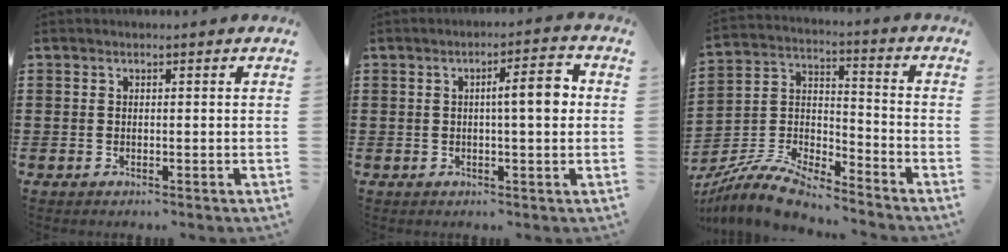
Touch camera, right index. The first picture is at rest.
{"total": 5.3, "force": [0.6, 0.8, 5.2], "torque": [-0.080, -0.005, 0.003]}
{"total": 8.5, "force": [-7.9, 1.3, 2.9], "torque": [-0.068, 0.005, -0.158]}